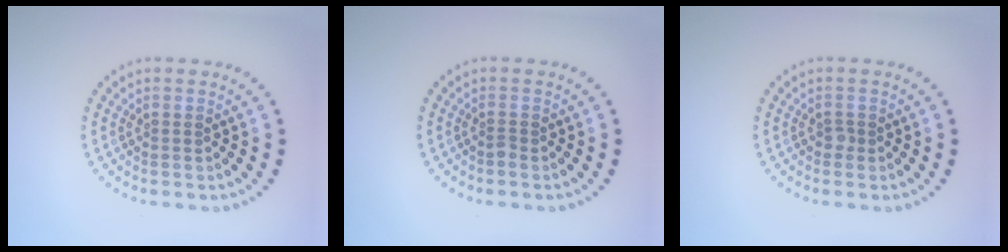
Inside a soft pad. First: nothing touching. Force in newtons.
{"total": 0.6, "press": 0.4, "slide": 0.5}
{"total": 0.6, "press": 0.5, "slide": 0.4}